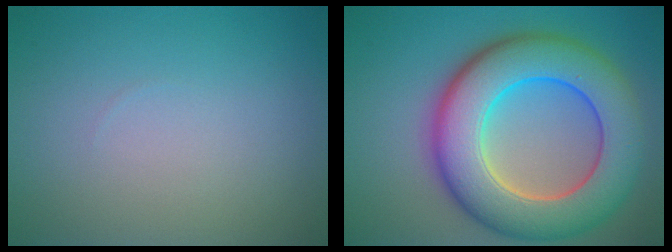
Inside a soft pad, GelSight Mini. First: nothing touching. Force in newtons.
{"total": 11.7, "press": 11.7, "slide": 0.4}